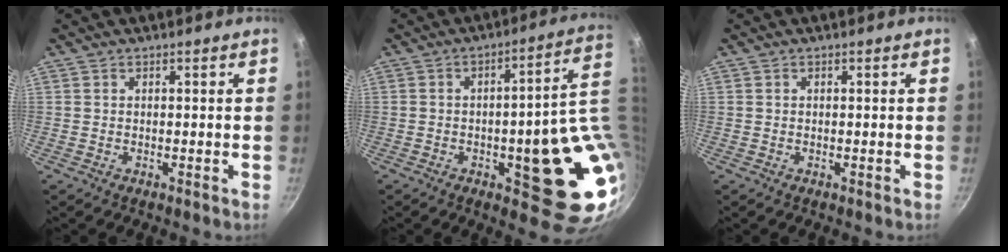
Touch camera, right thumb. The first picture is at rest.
{"total": 19.2, "force": [-0.3, 6.0, 18.3], "torque": [-0.180, -0.006, 0.005]}
{"total": 0.0}